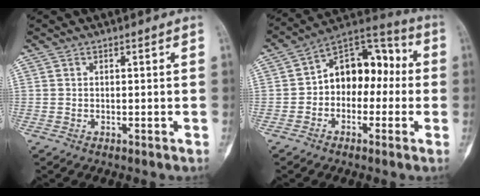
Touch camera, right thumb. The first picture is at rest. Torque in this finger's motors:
{"motor_torque": [0.15, 0.18, 0.16, -0.12, 0.23]}